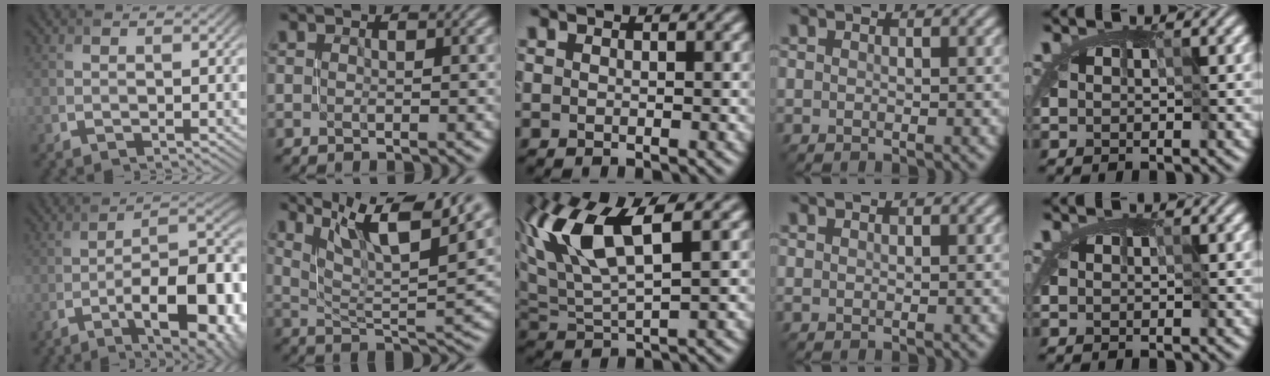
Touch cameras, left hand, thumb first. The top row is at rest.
{"thumb": {"total": 14.7, "force": [-7.2, 4.5, 12.0], "torque": [-0.164, 0.003, -0.114]}, "index": {"total": 11.8, "force": [8.2, 2.8, 8.1], "torque": [-0.131, 0.008, 0.135]}, "middle": {"total": 7.5, "force": [3.7, 2.4, 6.0], "torque": [-0.133, 0.015, 0.070]}, "ring": {"total": 0.6, "force": [0.5, 0.2, 0.4], "torque": [-0.005, -0.002, 0.003]}}